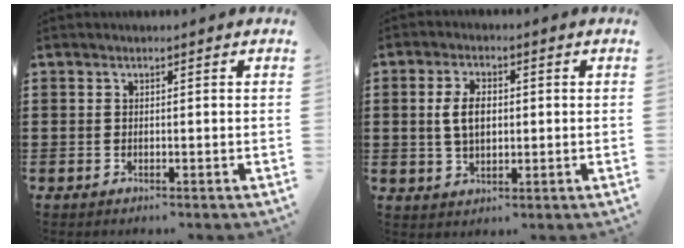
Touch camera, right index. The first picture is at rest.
{"total": 5.6, "force": [0.4, 3.1, 4.6], "torque": [-0.109, 0.006, 0.001]}